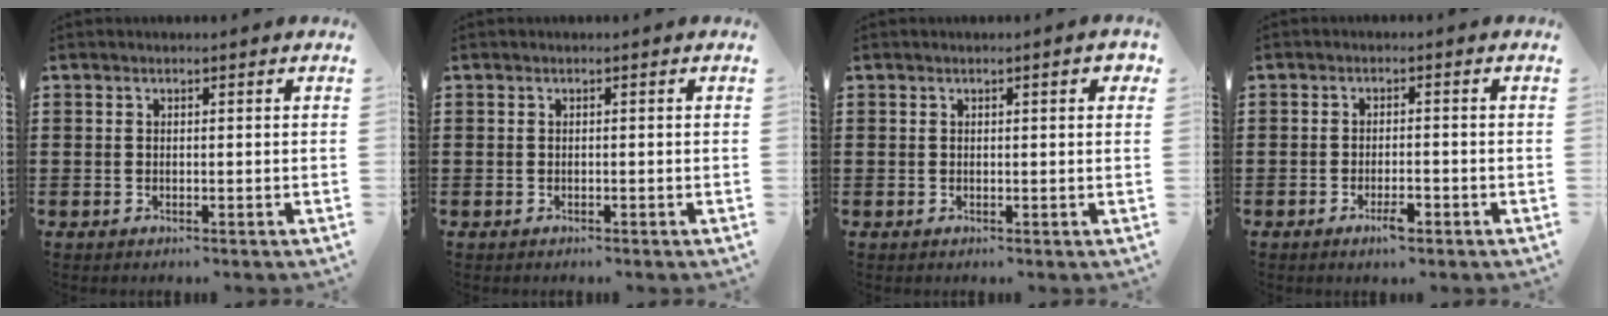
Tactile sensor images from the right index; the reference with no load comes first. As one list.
[{"total": 0.0}, {"total": 1.3, "force": [0.5, 0.2, 1.2], "torque": [-0.016, 0.001, 0.005]}, {"total": 2.9, "force": [-1.6, 0.8, 2.3], "torque": [-0.045, -0.001, -0.030]}]